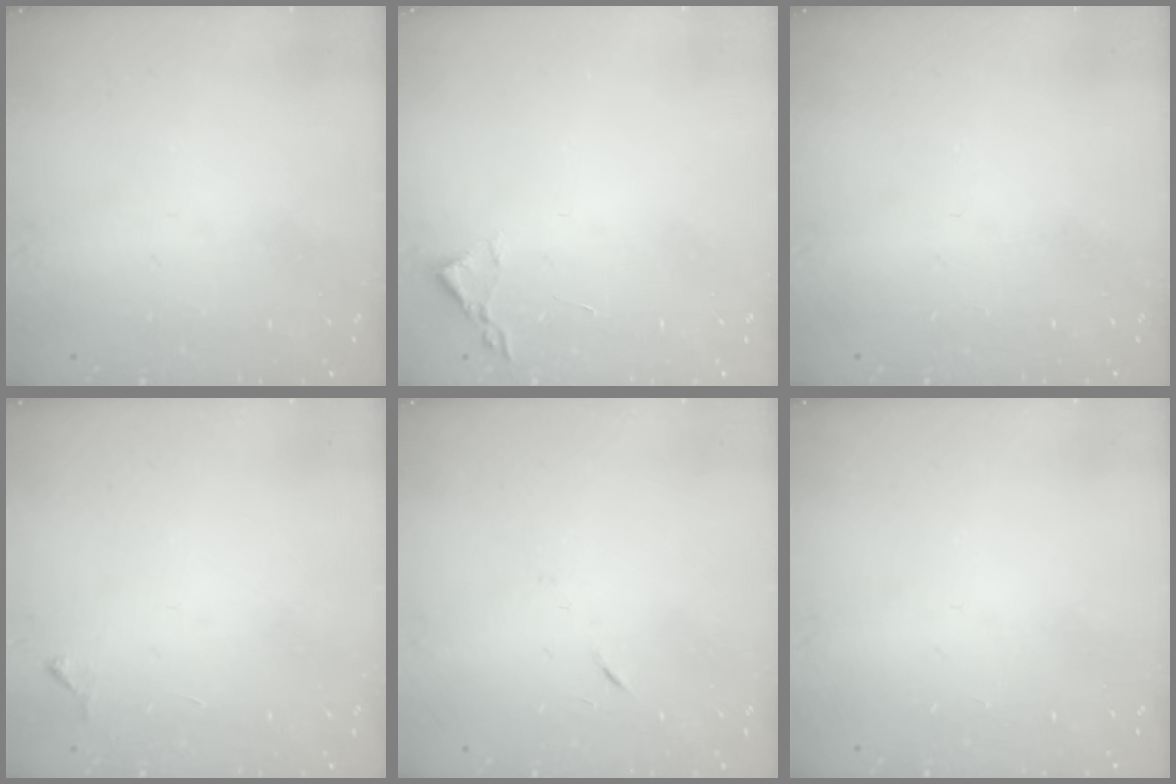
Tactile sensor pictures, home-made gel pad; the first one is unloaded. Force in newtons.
{"total": 1.8, "press": 1.8, "slide": 0.3}
{"total": 0.0}
{"total": 4.4, "press": 4.4, "slide": 0.7}
{"total": 3.7, "press": 3.6, "slide": 0.9}
{"total": 0.0}